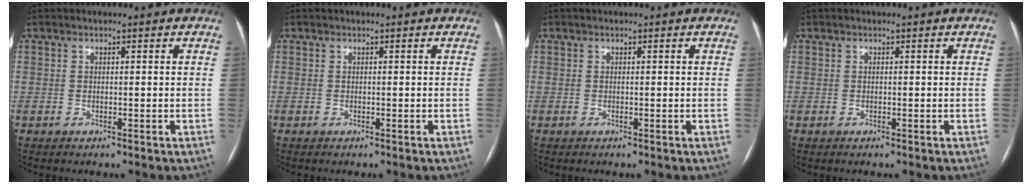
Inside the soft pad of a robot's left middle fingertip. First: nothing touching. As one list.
[{"total": 0.0}, {"total": 0.0}, {"total": 0.0}]